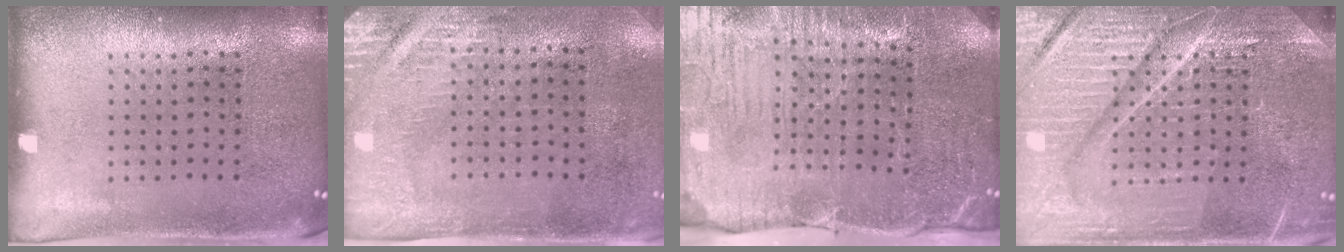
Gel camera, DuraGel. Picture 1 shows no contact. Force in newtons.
{"total": 2.9, "press": 2.5, "slide": 1.4}
{"total": 4.0, "press": 4.0, "slide": 0.6}
{"total": 7.4, "press": 7.4, "slide": 1.0}